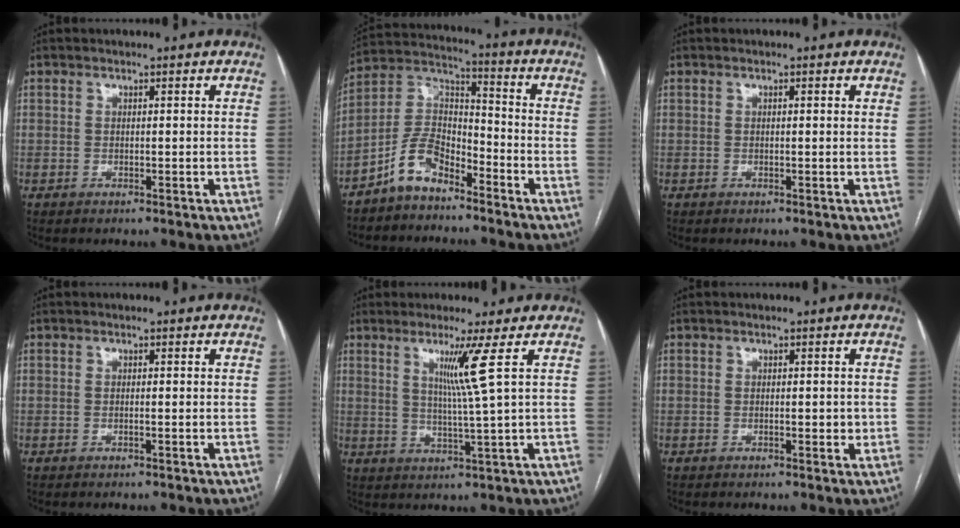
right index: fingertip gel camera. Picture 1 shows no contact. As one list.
[{"total": 8.4, "force": [-5.9, 3.8, 4.7], "torque": [-0.103, 0.024, -0.118]}, {"total": 0.6, "force": [0.3, 0.1, 0.6], "torque": [-0.011, 0.002, 0.001]}, {"total": 0.0}, {"total": 5.8, "force": [2.3, -2.4, 4.7], "torque": [-0.091, -0.018, 0.048]}, {"total": 1.5, "force": [-0.1, 0.7, 1.3], "torque": [-0.018, 0.000, 0.000]}]